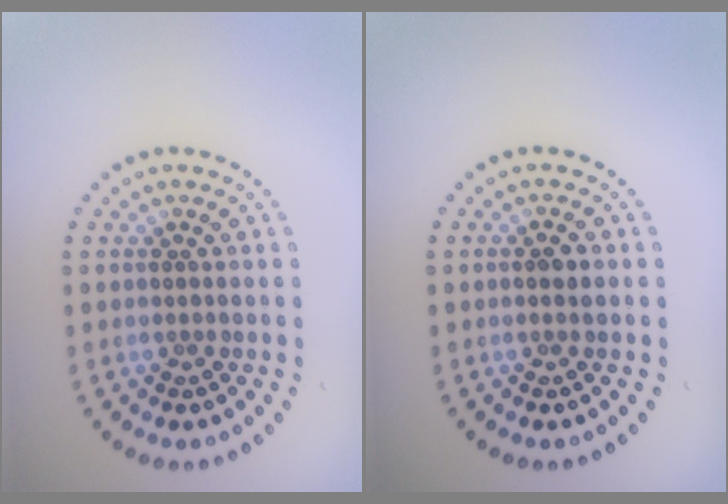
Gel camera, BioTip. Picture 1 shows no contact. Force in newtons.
{"total": 1.2, "press": 1.2, "slide": 0.3}